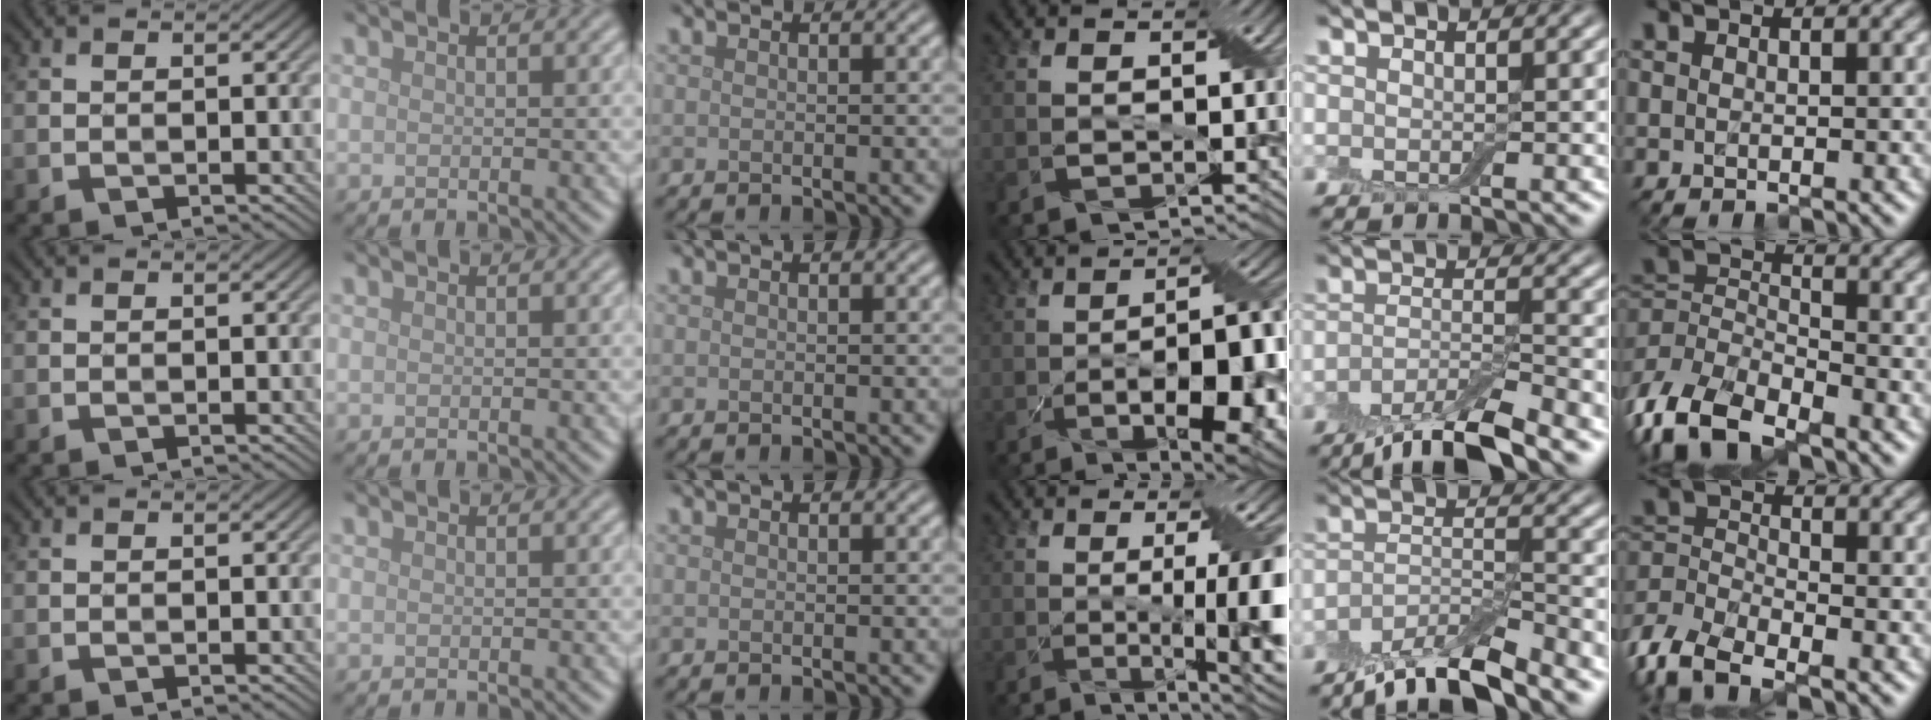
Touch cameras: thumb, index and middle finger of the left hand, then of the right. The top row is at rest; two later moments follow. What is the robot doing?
{"motion": "insert", "object": "drawer"}